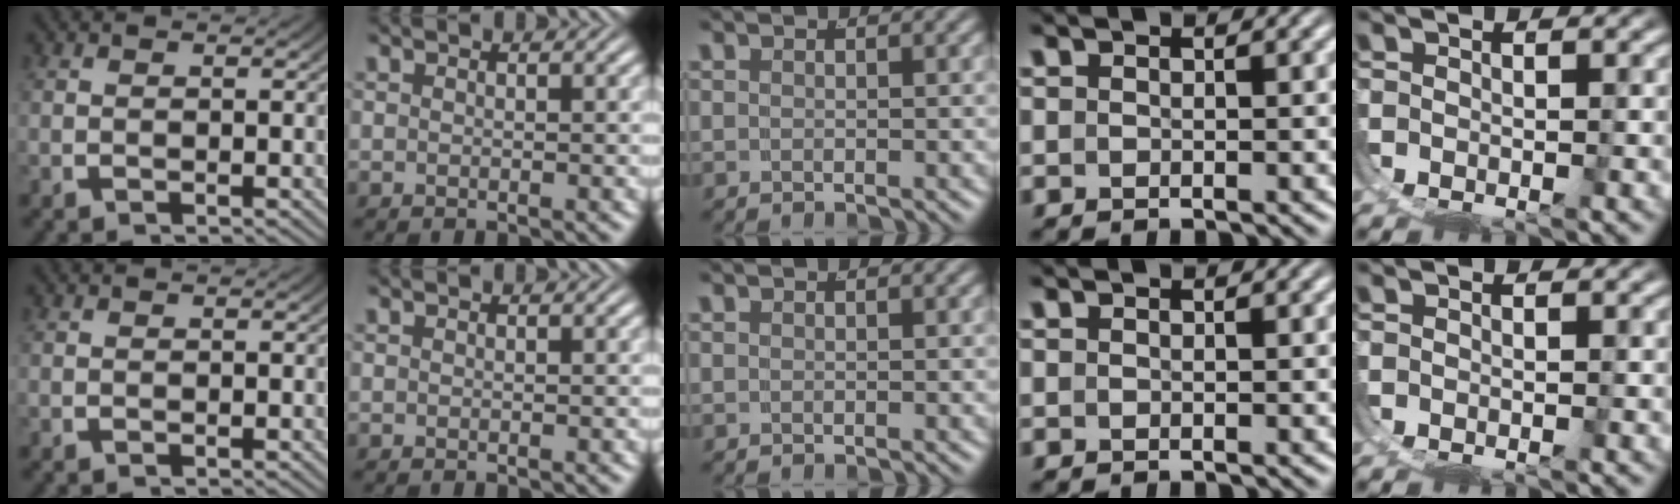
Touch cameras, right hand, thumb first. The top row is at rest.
{}